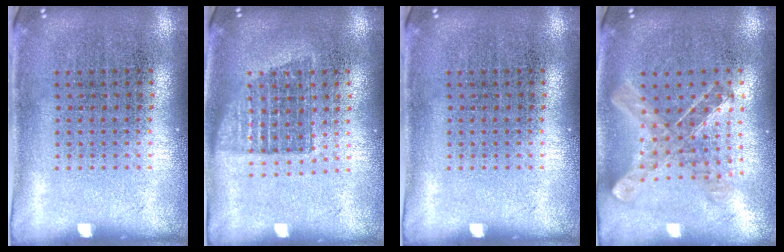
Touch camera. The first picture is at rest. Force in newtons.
{"total": 1.4, "press": 1.2, "slide": 0.8}
{"total": 0.0}
{"total": 0.9, "press": 0.9, "slide": 0.1}